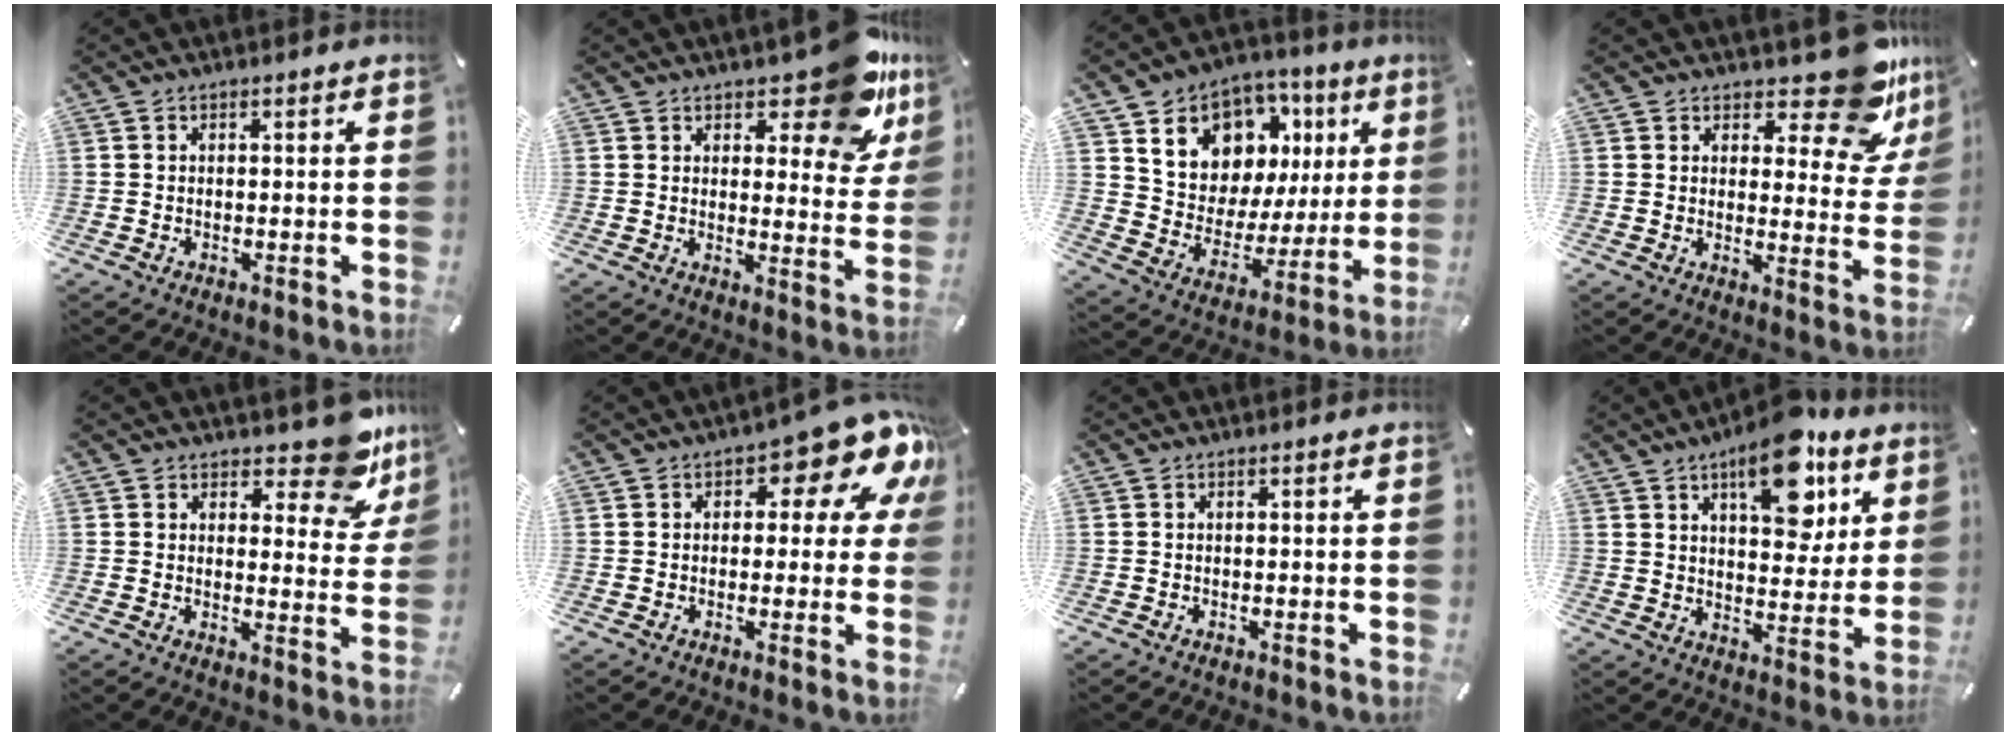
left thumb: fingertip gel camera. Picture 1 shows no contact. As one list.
[{"total": 13.0, "force": [9.5, 5.2, 7.3], "torque": [-0.078, -0.070, 0.162]}, {"total": 11.5, "force": [6.2, 9.3, 2.7], "torque": [-0.050, -0.059, 0.117]}, {"total": 14.1, "force": [10.0, 5.3, 8.4], "torque": [-0.101, -0.076, 0.168]}, {"total": 10.9, "force": [8.5, 4.6, 5.1], "torque": [-0.045, -0.069, 0.146]}, {"total": 11.9, "force": [6.1, 5.3, 8.8], "torque": [-0.107, -0.047, 0.102]}, {"total": 0.0}, {"total": 16.2, "force": [9.1, 7.8, 10.9], "torque": [-0.139, -0.041, 0.148]}]